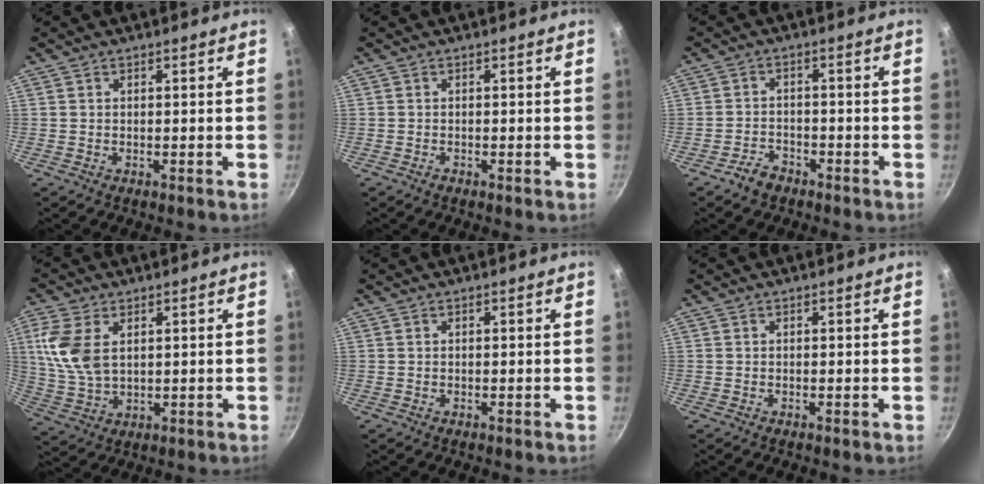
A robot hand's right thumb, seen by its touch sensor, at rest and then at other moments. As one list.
[{"total": 0.0}, {"total": 3.7, "force": [-2.8, 2.1, 1.2], "torque": [-0.015, 0.031, -0.046]}, {"total": 10.2, "force": [2.8, 6.1, 7.6], "torque": [-0.159, -0.008, 0.063]}, {"total": 0.0}, {"total": 0.0}]